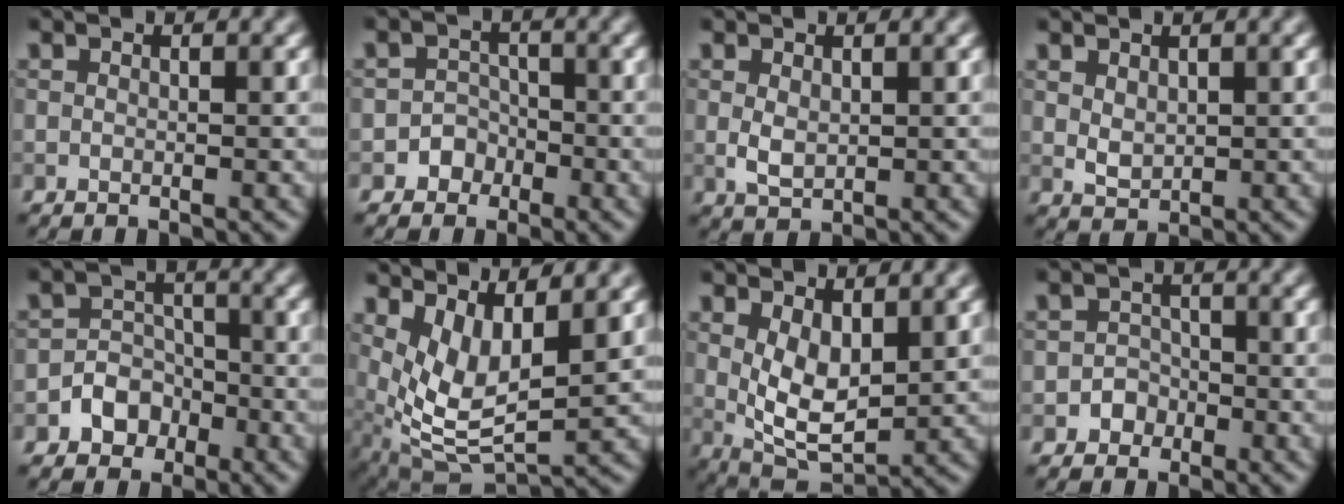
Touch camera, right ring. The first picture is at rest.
{"total": 2.1, "force": [-1.1, 1.8, 0.1], "torque": [0.021, 0.014, -0.026]}
{"total": 1.7, "force": [0.3, 1.0, 1.3], "torque": [-0.029, -0.002, 0.010]}
{"total": 1.5, "force": [0.7, 1.0, 0.9], "torque": [-0.021, -0.003, 0.019]}
{"total": 3.3, "force": [-1.8, 2.7, 0.8], "torque": [0.013, 0.013, -0.040]}
{"total": 6.2, "force": [2.1, 2.5, 5.2], "torque": [-0.113, -0.014, 0.049]}
{"total": 5.5, "force": [1.2, 2.9, 4.5], "torque": [-0.093, -0.012, 0.030]}
{"total": 1.8, "force": [-0.9, 1.5, 0.2], "torque": [0.011, 0.007, -0.018]}